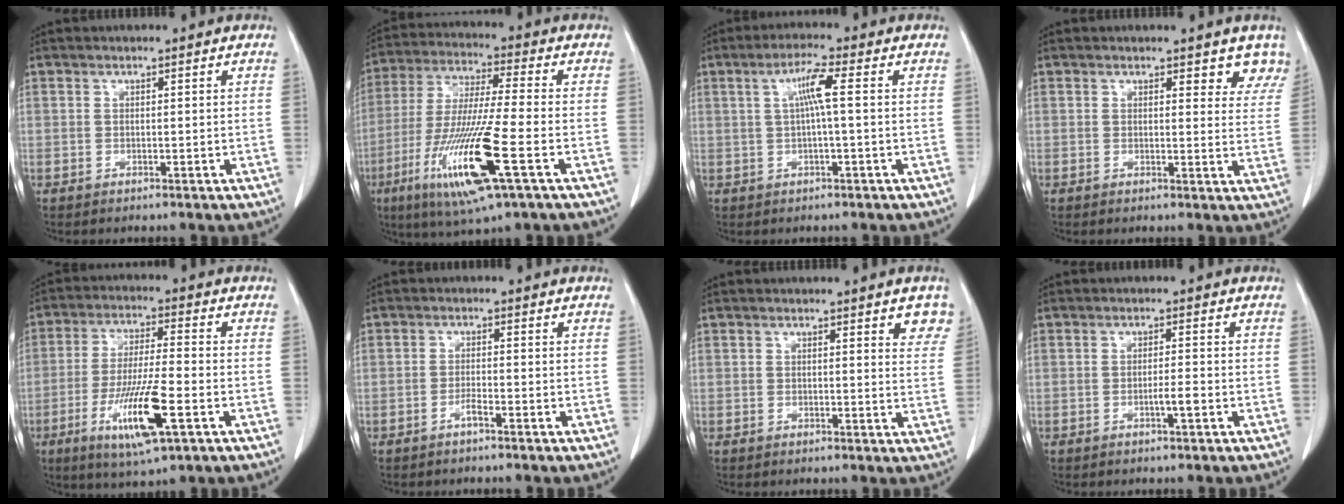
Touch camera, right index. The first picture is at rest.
{"total": 16.5, "force": [-6.2, 0.6, 15.2], "torque": [-0.314, -0.031, -0.112]}
{"total": 4.6, "force": [0.8, 0.1, 4.6], "torque": [-0.086, 0.011, 0.015]}
{"total": 5.1, "force": [4.4, 1.8, 1.8], "torque": [0.001, -0.015, 0.035]}
{"total": 12.3, "force": [-4.6, 1.3, 11.4], "torque": [-0.214, -0.021, -0.076]}
{"total": 1.6, "force": [-1.2, -0.1, 1.0], "torque": [-0.020, 0.001, -0.023]}
{"total": 4.2, "force": [2.8, 1.1, 3.0], "torque": [-0.024, -0.008, 0.020]}
{"total": 2.0, "force": [-0.8, 0.0, 1.8], "torque": [-0.032, -0.001, -0.015]}